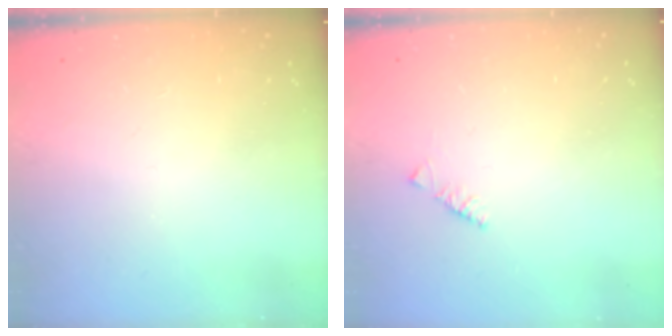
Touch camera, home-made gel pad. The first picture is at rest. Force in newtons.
{"total": 1.8, "press": 1.7, "slide": 0.6}